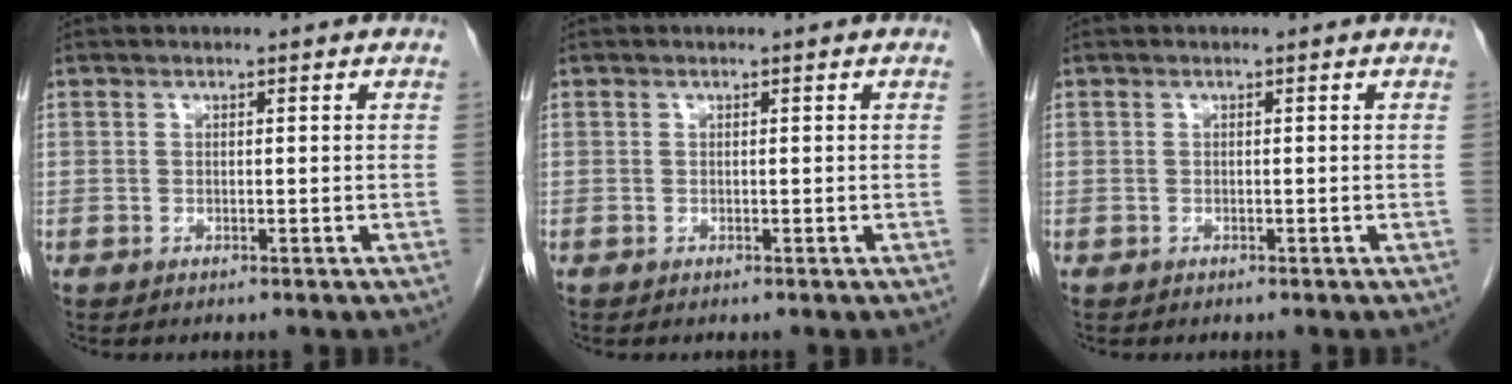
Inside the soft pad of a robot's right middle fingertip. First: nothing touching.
{"total": 0.0}
{"total": 0.0}